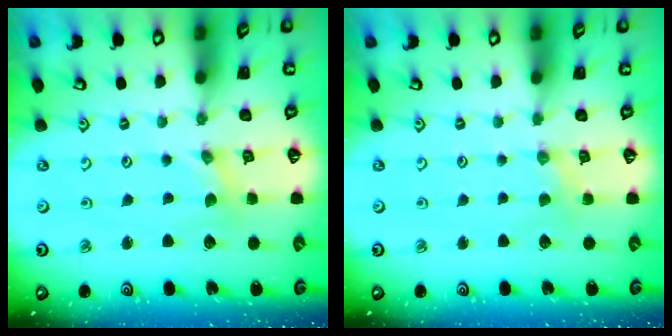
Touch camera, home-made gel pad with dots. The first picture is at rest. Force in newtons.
{"total": 1.7, "press": 1.7, "slide": 0.3}